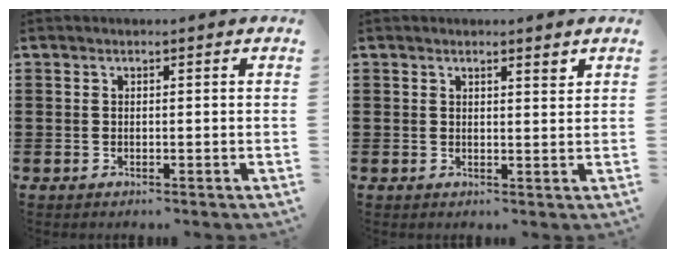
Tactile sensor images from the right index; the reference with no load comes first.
{"total": 1.5, "force": [1.3, 0.2, 0.8], "torque": [-0.016, 0.002, 0.024]}